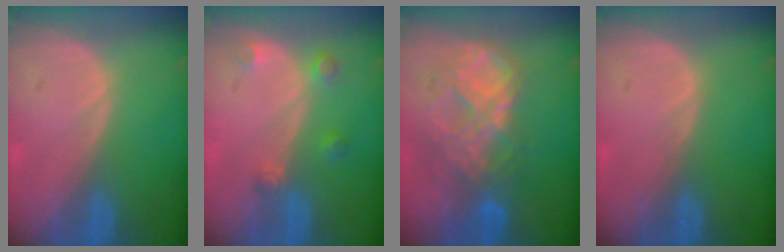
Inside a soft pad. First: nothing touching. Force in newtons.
{"total": 2.7, "press": 2.6, "slide": 0.5}
{"total": 9.0, "press": 7.7, "slide": 4.6}
{"total": 0.0}